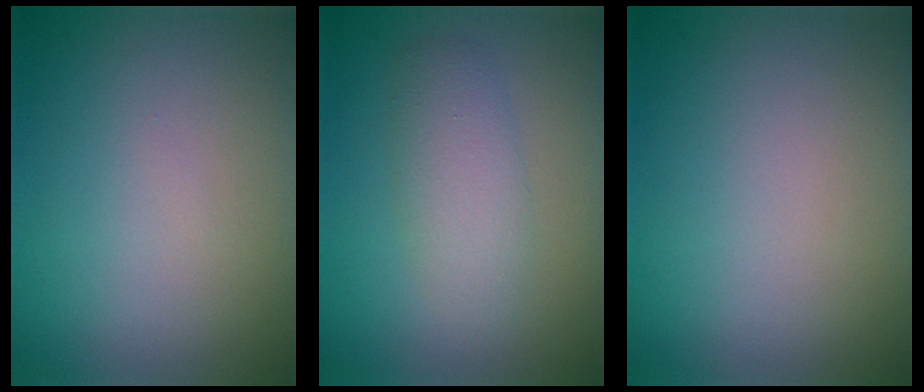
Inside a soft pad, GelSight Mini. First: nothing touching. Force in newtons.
{"total": 3.0, "press": 3.0, "slide": 0.1}
{"total": 0.0}